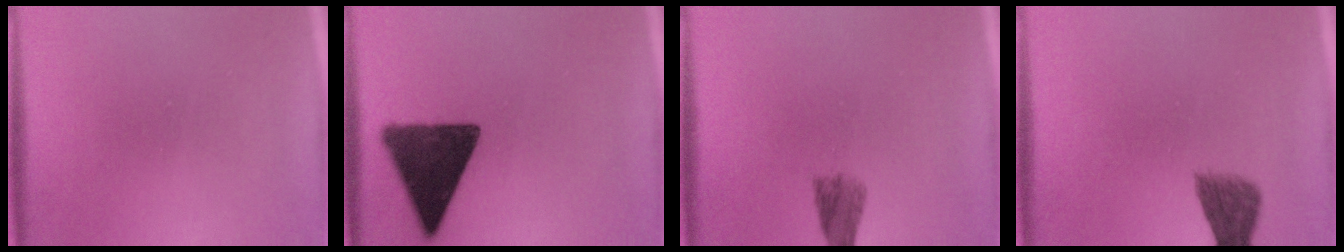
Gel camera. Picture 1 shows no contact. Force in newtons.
{"total": 13.9}
{"total": 3.8}
{"total": 3.7}